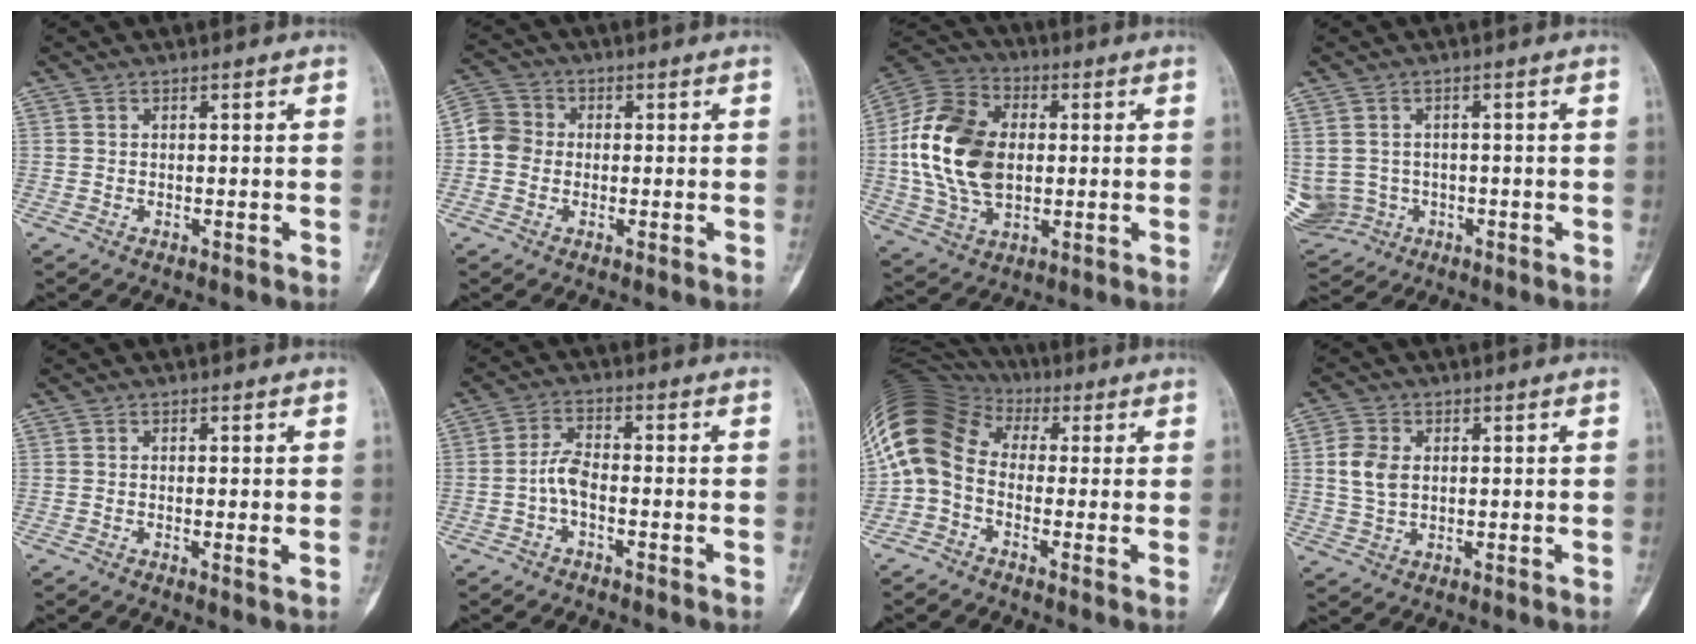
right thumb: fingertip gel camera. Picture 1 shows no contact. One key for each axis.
{"total": 5.4, "fx": -0.4, "fy": 5.0, "fz": 2.1, "tx": -0.029, "ty": 0.015, "tz": -0.018}
{"total": 18.8, "fx": 0.7, "fy": 12.7, "fz": 13.9, "tx": -0.254, "ty": 0.010, "tz": 0.013}
{"total": 9.8, "fx": -1.9, "fy": 9.0, "fz": 3.2, "tx": -0.093, "ty": 0.024, "tz": -0.016}
{"total": 1.5, "fx": 0.0, "fy": 0.2, "fz": 1.5, "tx": -0.028, "ty": -0.005, "tz": -0.002}
{"total": 4.2, "fx": -1.4, "fy": 2.0, "fz": 3.4, "tx": -0.064, "ty": 0.020, "tz": -0.034}
{"total": 13.4, "fx": 0.3, "fy": 10.4, "fz": 8.4, "tx": -0.156, "ty": 0.051, "tz": -0.012}
{"total": 5.9, "fx": 0.9, "fy": 4.2, "fz": 4.0, "tx": -0.079, "ty": 0.003, "tz": 0.018}